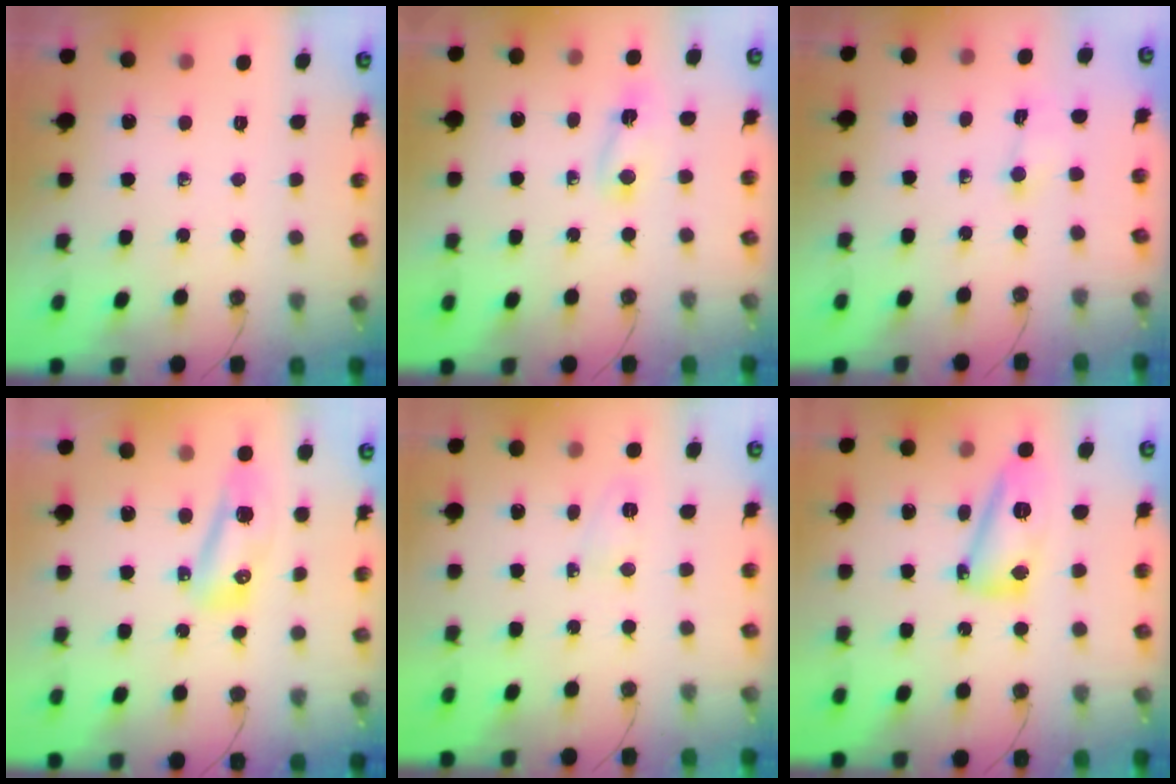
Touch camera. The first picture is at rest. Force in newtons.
{"total": 2.4, "press": 2.3, "slide": 0.6}
{"total": 1.2, "press": 1.0, "slide": 0.6}
{"total": 8.2, "press": 8.0, "slide": 1.7}
{"total": 7.2, "press": 3.5, "slide": 6.2}
{"total": 14.0, "press": 14.0, "slide": 1.2}